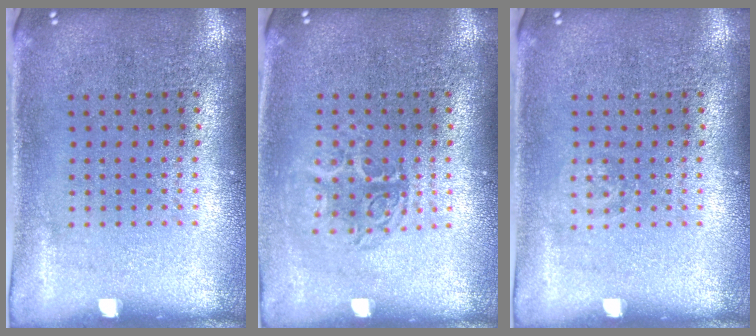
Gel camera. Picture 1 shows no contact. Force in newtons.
{"total": 1.4, "press": 1.1, "slide": 0.7}
{"total": 0.6, "press": 0.6, "slide": 0.2}